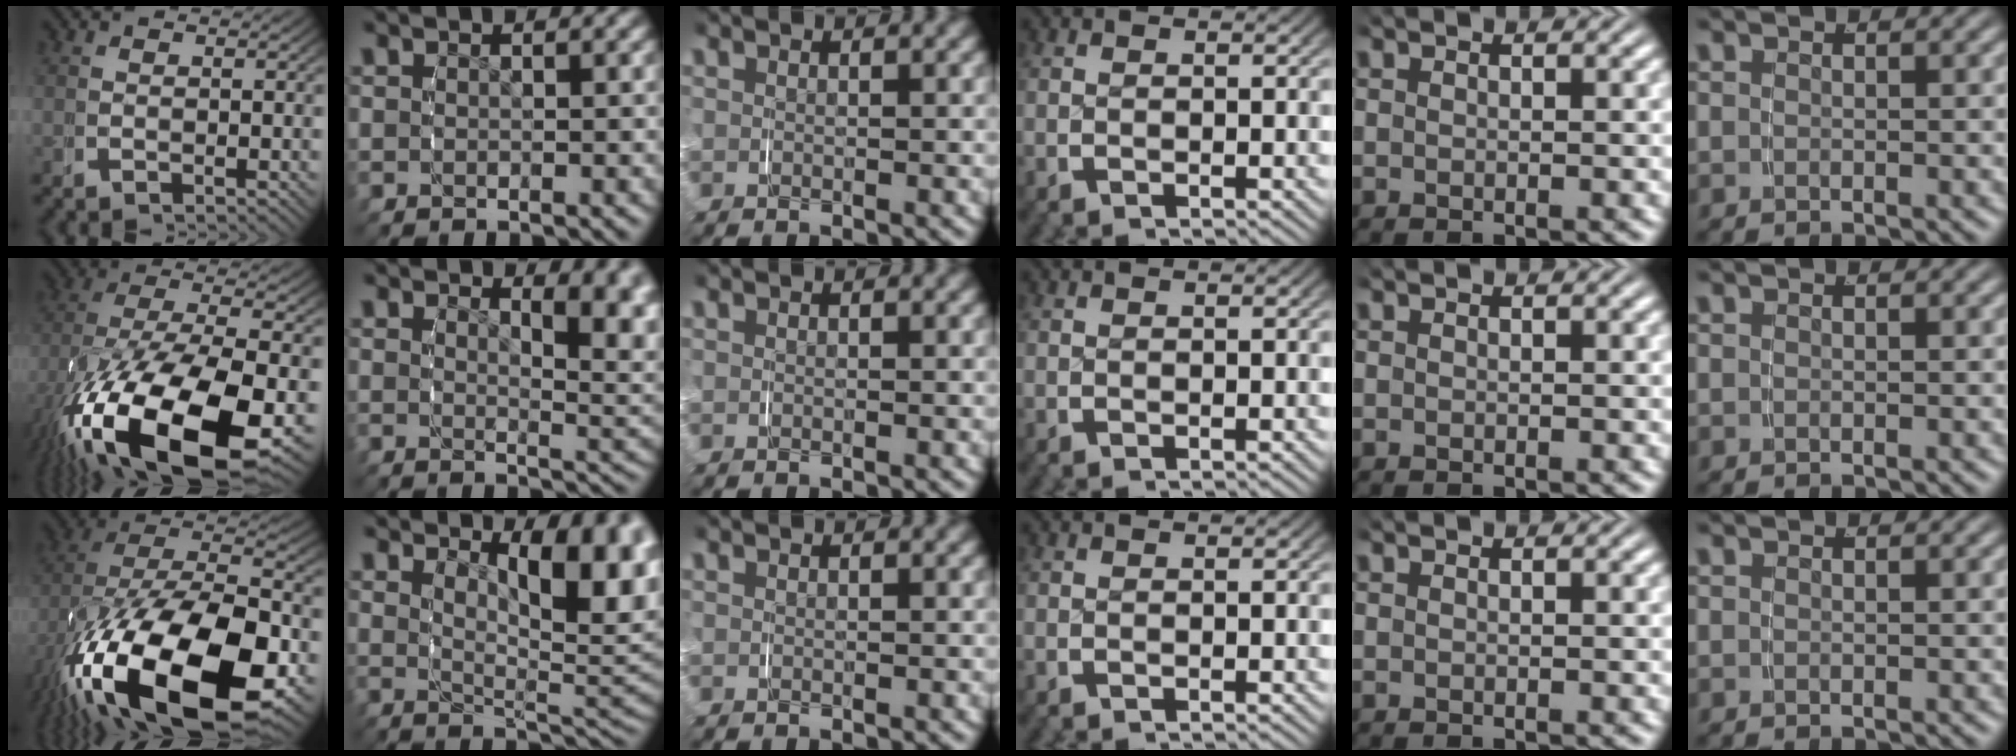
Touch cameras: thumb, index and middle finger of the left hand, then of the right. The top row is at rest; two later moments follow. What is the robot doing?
{"motion": "grasp_and_lifting", "object": "plastic wrap"}